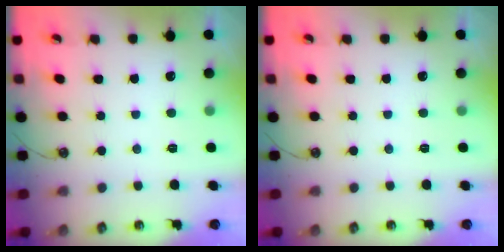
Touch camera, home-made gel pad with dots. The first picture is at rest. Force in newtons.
{"total": 0.0}